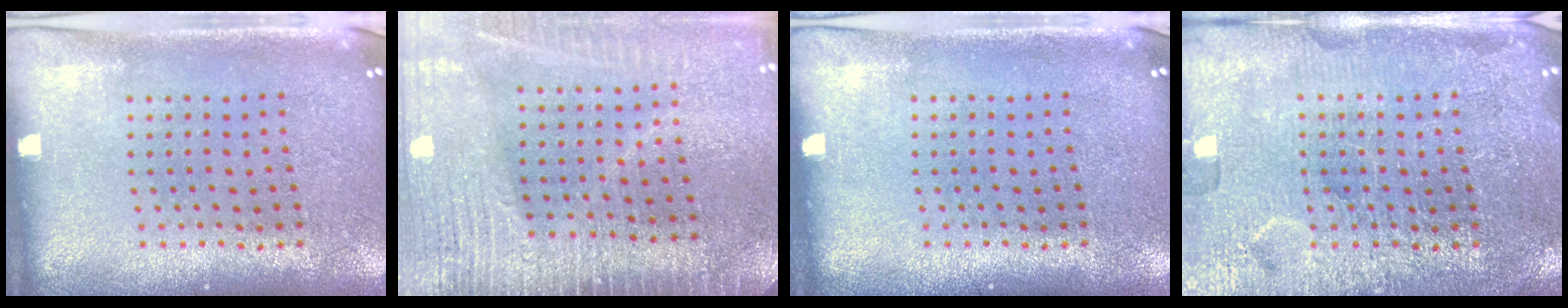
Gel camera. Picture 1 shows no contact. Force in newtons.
{"total": 3.5, "press": 3.1, "slide": 1.7}
{"total": 0.0}
{"total": 3.9, "press": 3.9, "slide": 0.5}